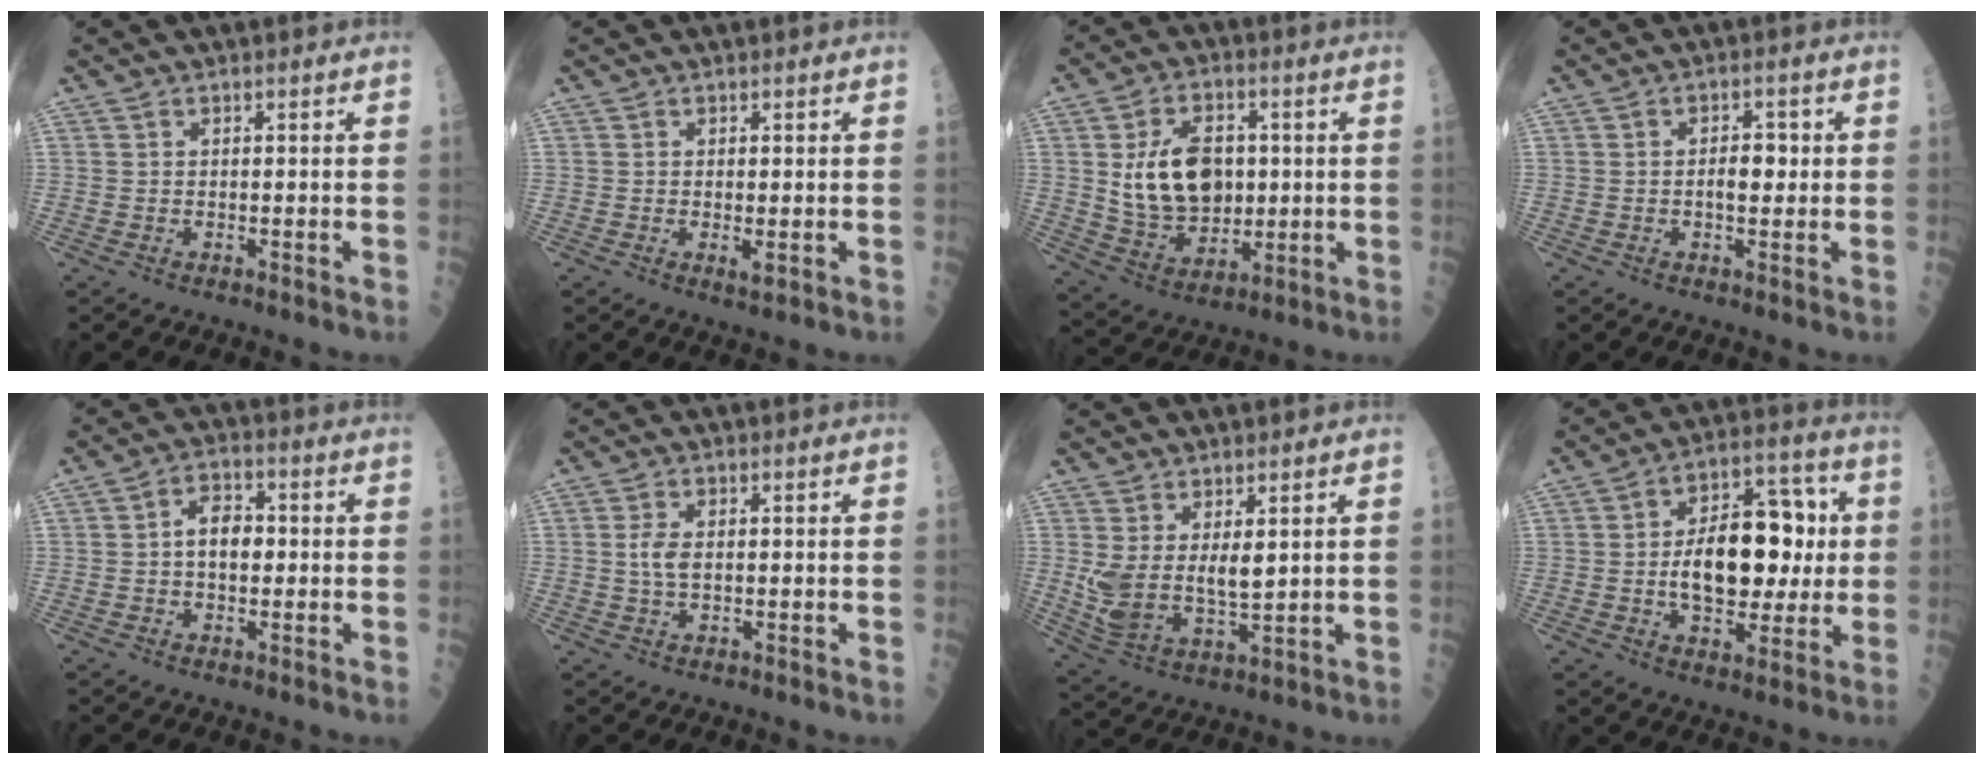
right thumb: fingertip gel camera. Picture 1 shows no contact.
{"total": 1.7, "force": [-0.2, 0.6, 1.5], "torque": [-0.027, -0.006, -0.001]}
{"total": 14.7, "force": [1.8, 9.8, 10.8], "torque": [-0.150, -0.006, 0.041]}
{"total": 3.9, "force": [0.0, 2.2, 3.3], "torque": [-0.041, 0.004, -0.002]}
{"total": 5.9, "force": [-0.1, 3.8, 4.6], "torque": [-0.058, 0.016, -0.009]}
{"total": 3.2, "force": [0.2, 1.6, 2.8], "torque": [-0.055, -0.001, 0.003]}
{"total": 9.1, "force": [2.3, 4.4, 7.6], "torque": [-0.147, -0.023, 0.060]}
{"total": 18.6, "force": [0.3, 10.7, 15.2], "torque": [-0.194, 0.023, 0.007]}